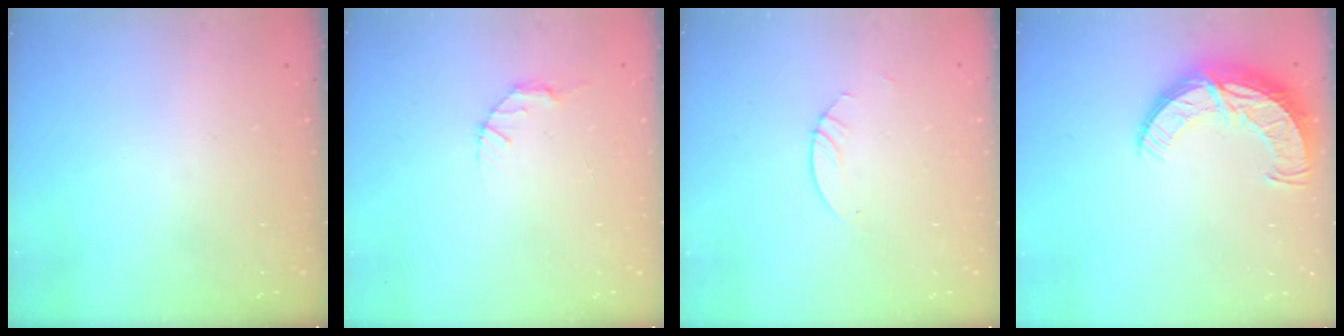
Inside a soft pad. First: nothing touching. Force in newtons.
{"total": 2.8, "press": 2.8, "slide": 0.4}
{"total": 2.4, "press": 2.4, "slide": 0.2}
{"total": 11.7, "press": 11.7, "slide": 0.9}